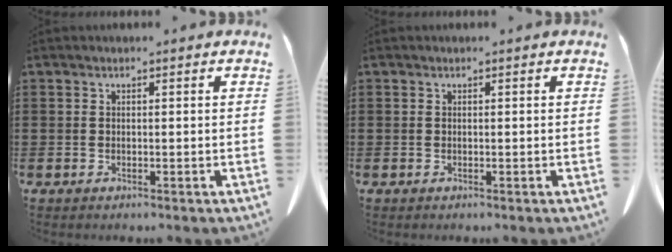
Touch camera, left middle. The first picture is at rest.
{"total": 0.0}